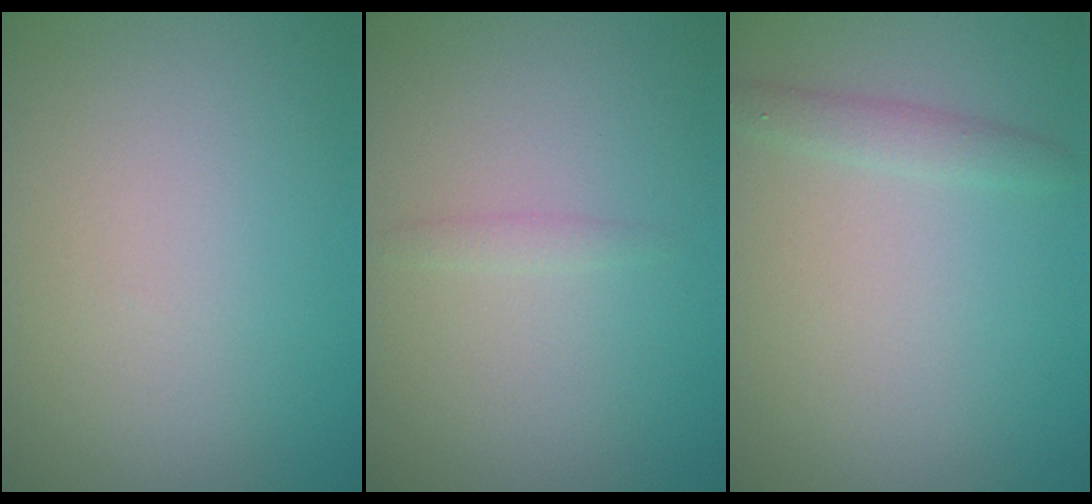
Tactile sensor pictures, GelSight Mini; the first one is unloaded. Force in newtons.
{"total": 0.7, "press": 0.7, "slide": 0.0}
{"total": 1.5, "press": 1.5, "slide": 0.0}